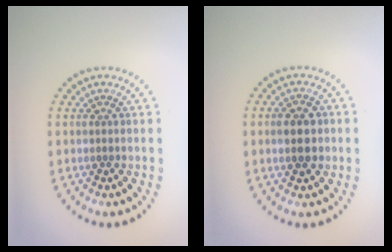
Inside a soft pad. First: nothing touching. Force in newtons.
{"total": 3.2, "press": 3.2, "slide": 0.1}